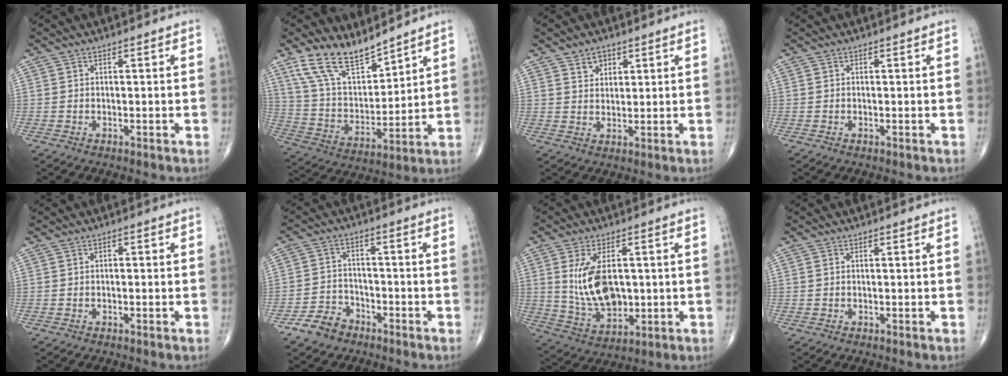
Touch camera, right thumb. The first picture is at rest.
{"total": 13.2, "force": [10.5, 5.1, 6.2], "torque": [-0.098, -0.060, 0.214]}
{"total": 3.6, "force": [2.2, 2.5, 1.4], "torque": [-0.005, -0.016, 0.040]}
{"total": 0.0}
{"total": 0.6, "force": [-0.1, 0.4, 0.4], "torque": [-0.002, 0.002, -0.005]}
{"total": 5.9, "force": [-4.0, 3.9, 1.6], "torque": [-0.016, 0.023, -0.075]}
{"total": 11.6, "force": [1.4, 6.8, 9.3], "torque": [-0.161, -0.013, 0.042]}
{"total": 0.0}